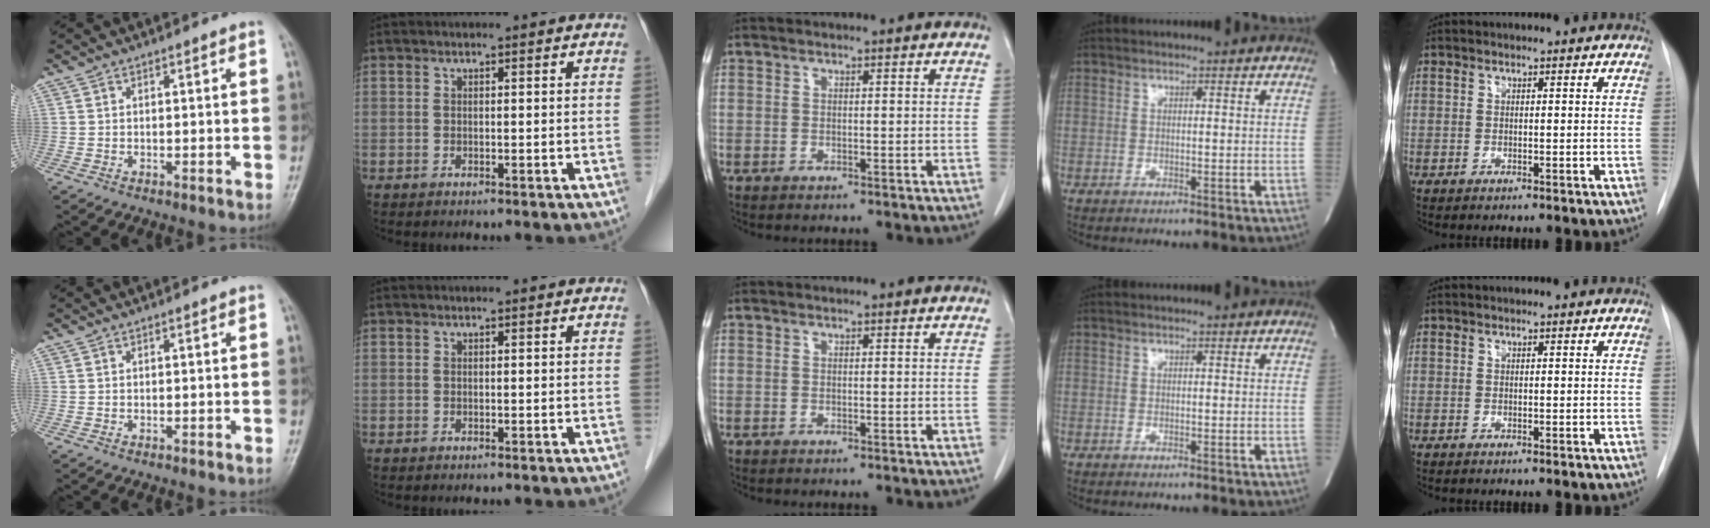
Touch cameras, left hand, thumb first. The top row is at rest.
{}